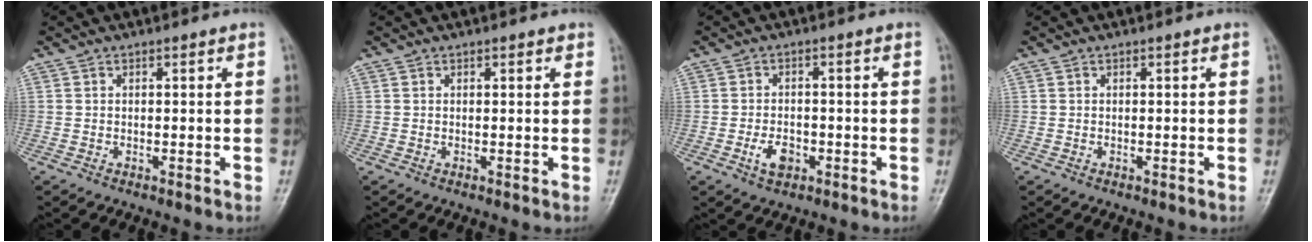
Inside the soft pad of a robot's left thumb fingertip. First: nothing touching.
{"total": 1.1, "force": [0.7, 0.5, 0.7], "torque": [-0.005, -0.002, 0.006]}
{"total": 4.1, "force": [-1.6, 2.6, 2.7], "torque": [-0.045, 0.006, -0.028]}
{"total": 0.0}